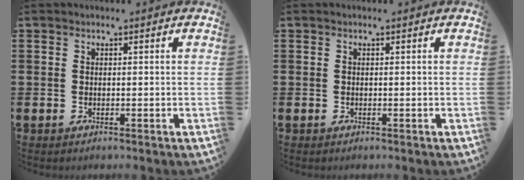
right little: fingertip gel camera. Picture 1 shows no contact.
{"total": 0.0}